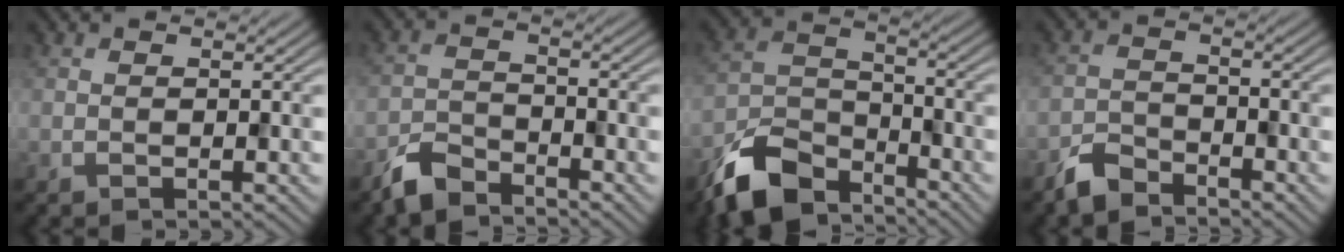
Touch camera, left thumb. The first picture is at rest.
{"total": 4.5, "force": [-3.9, 1.6, 1.7], "torque": [-0.033, -0.004, -0.091]}
{"total": 9.7, "force": [-7.5, 4.2, 4.4], "torque": [-0.091, -0.008, -0.163]}
{"total": 4.0, "force": [-3.5, 1.4, 1.3], "torque": [-0.027, -0.002, -0.082]}